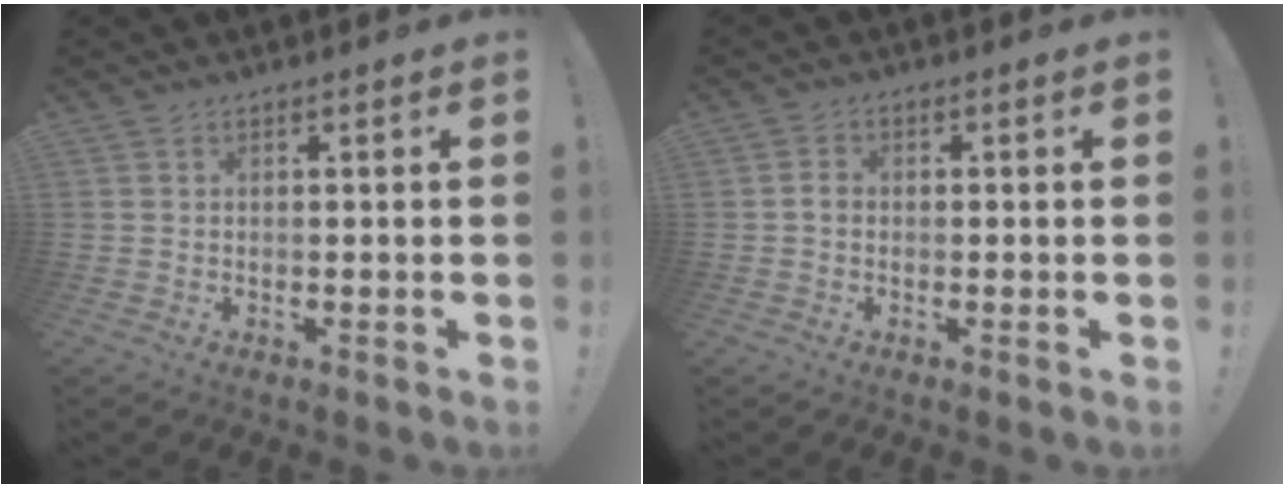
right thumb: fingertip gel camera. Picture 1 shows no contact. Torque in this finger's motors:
{"motor_torque": [0.19, 0.00, -0.39, 0.26, -0.01]}